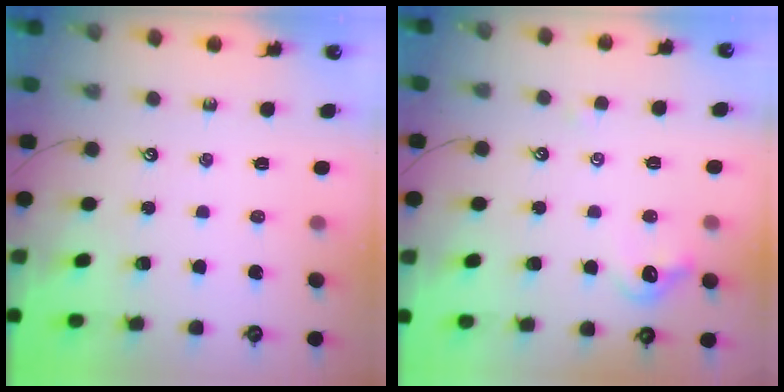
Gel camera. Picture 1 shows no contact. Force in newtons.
{"total": 1.3, "press": 1.1, "slide": 0.7}